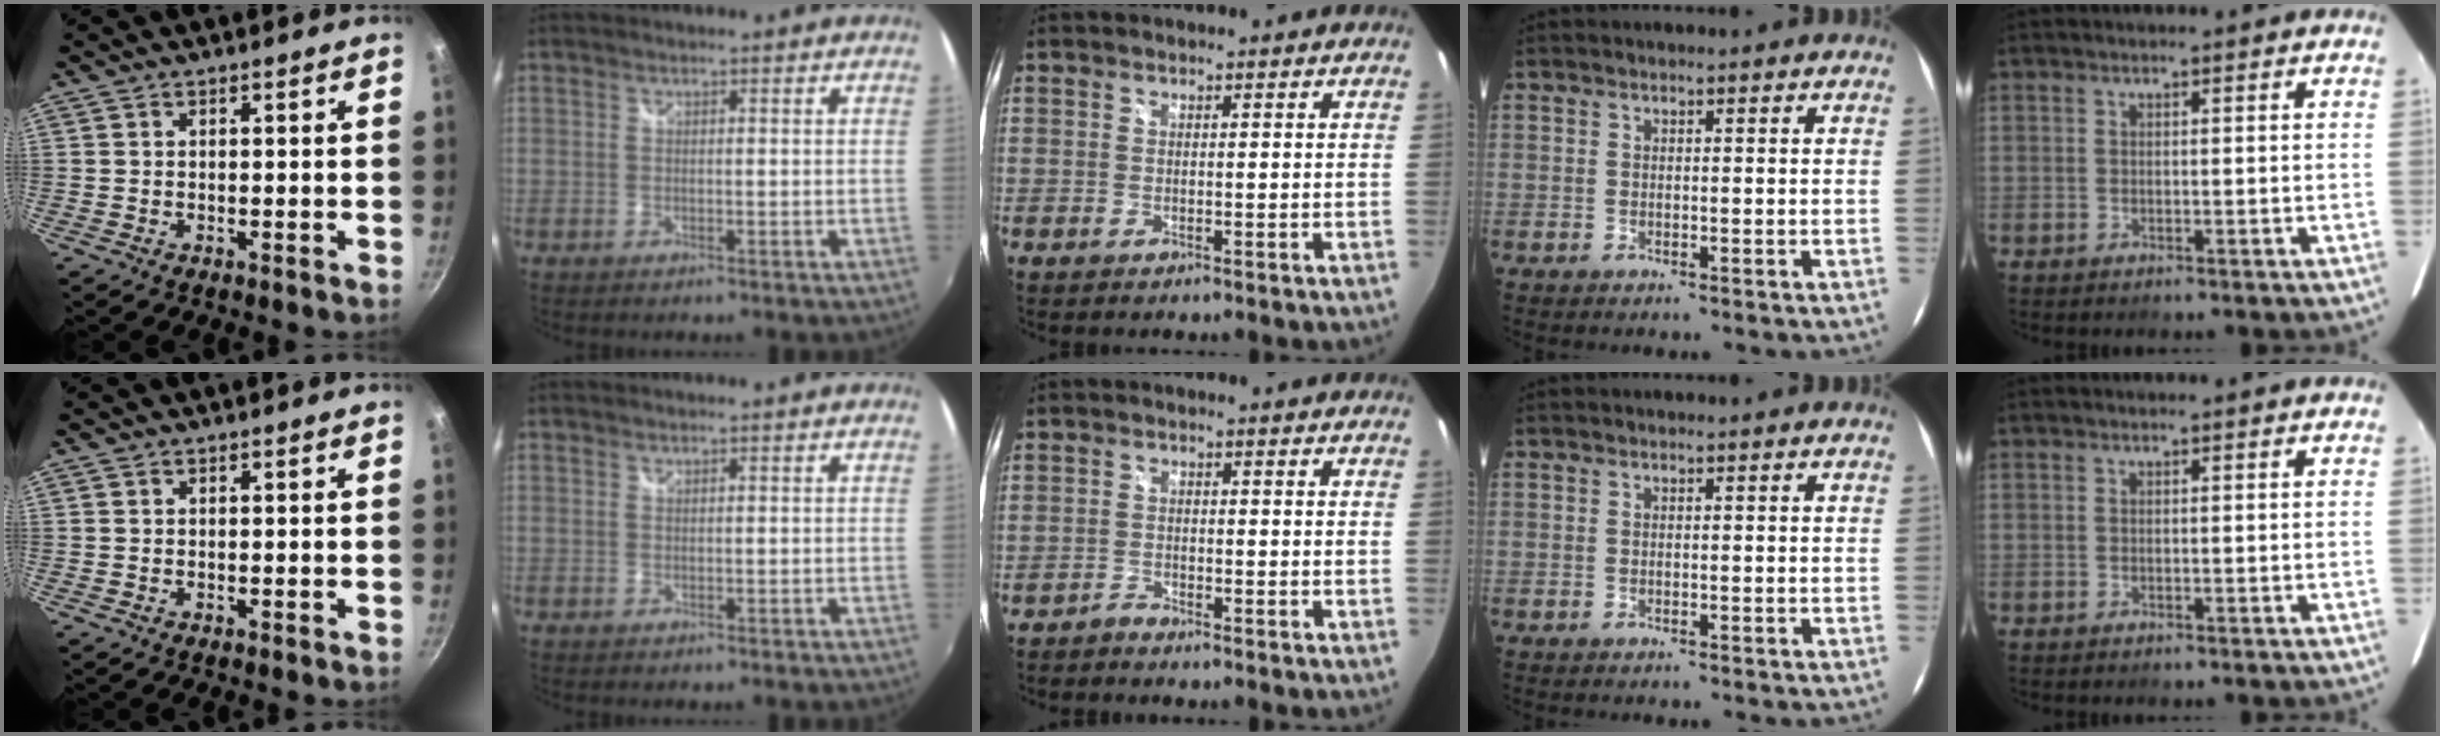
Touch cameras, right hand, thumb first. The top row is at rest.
{"middle": {"total": 1.5, "force": [-1.5, 0.2, -0.1], "torque": [-0.004, -0.001, -0.030]}}